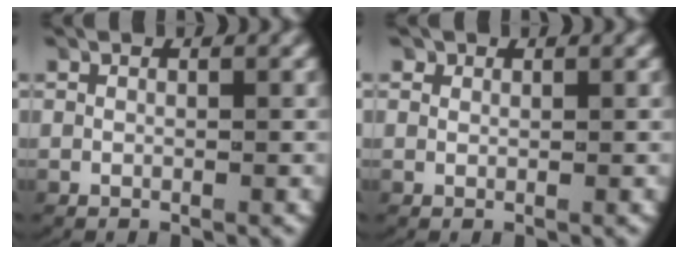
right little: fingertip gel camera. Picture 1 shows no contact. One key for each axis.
{"total": 0.5, "fx": 0.4, "fy": 0.4, "fz": 0.0, "tx": -0.003, "ty": -0.001, "tz": 0.010}